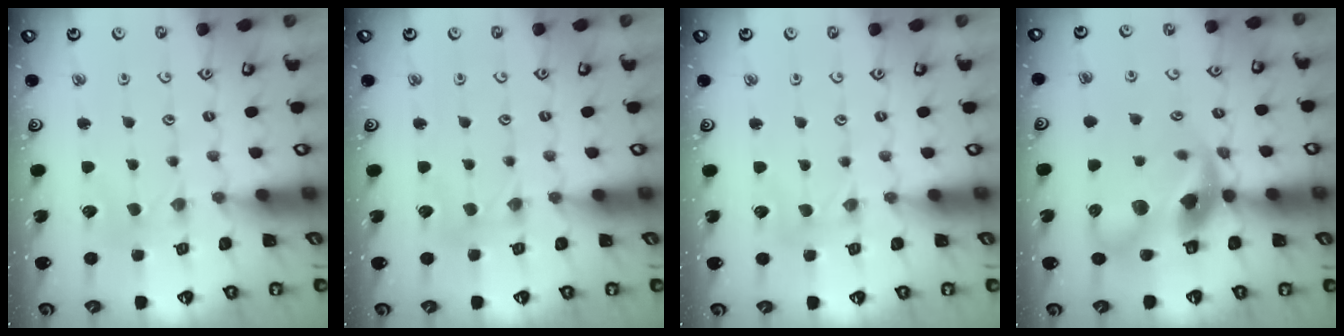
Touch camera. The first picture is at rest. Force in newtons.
{"total": 2.1, "press": 2.1, "slide": 0.4}
{"total": 0.0}
{"total": 16.0, "press": 15.8, "slide": 2.4}